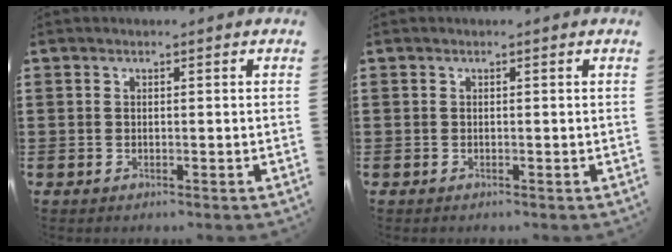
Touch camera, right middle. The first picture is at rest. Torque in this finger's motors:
{"motor_torque": [0.12, -0.07, 0.00, -0.01]}